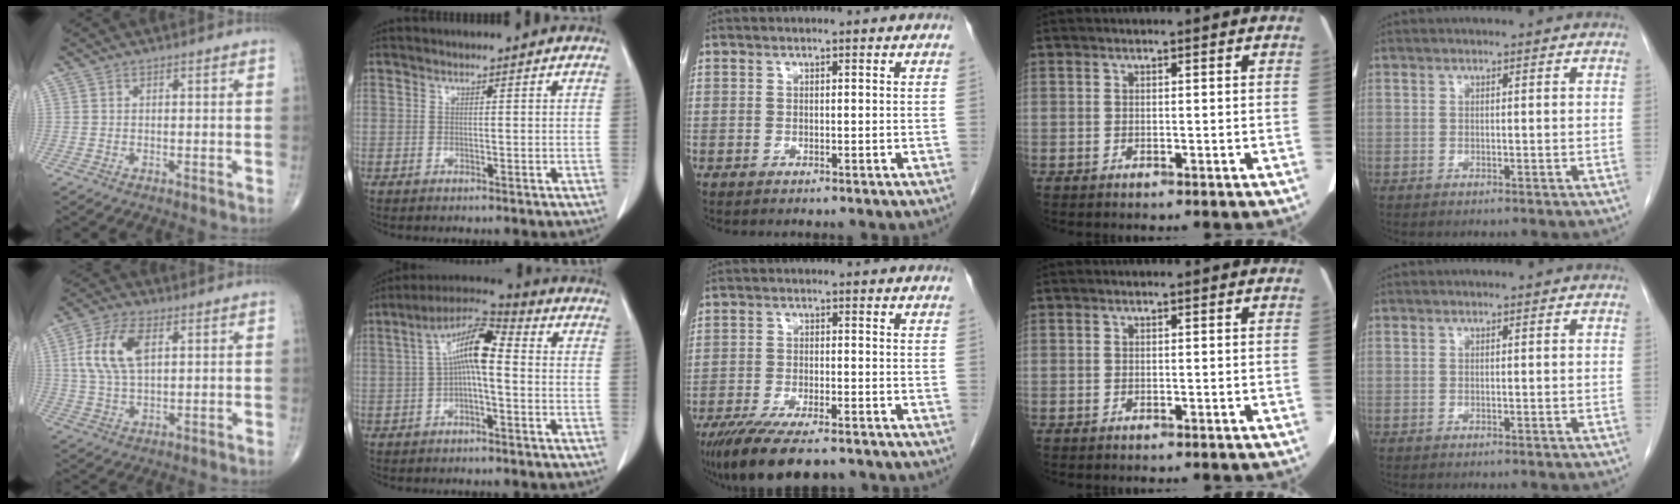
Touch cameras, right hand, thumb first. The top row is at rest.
{"thumb": {"total": 10.0, "force": [2.7, 5.0, 8.3], "torque": [-0.172, 0.003, 0.053]}, "index": {"total": 9.0, "force": [0.4, 2.3, 8.6], "torque": [-0.160, 0.033, 0.001]}, "middle": {"total": 12.6, "force": [-9.8, 3.2, 7.3], "torque": [-0.127, -0.022, -0.155]}}